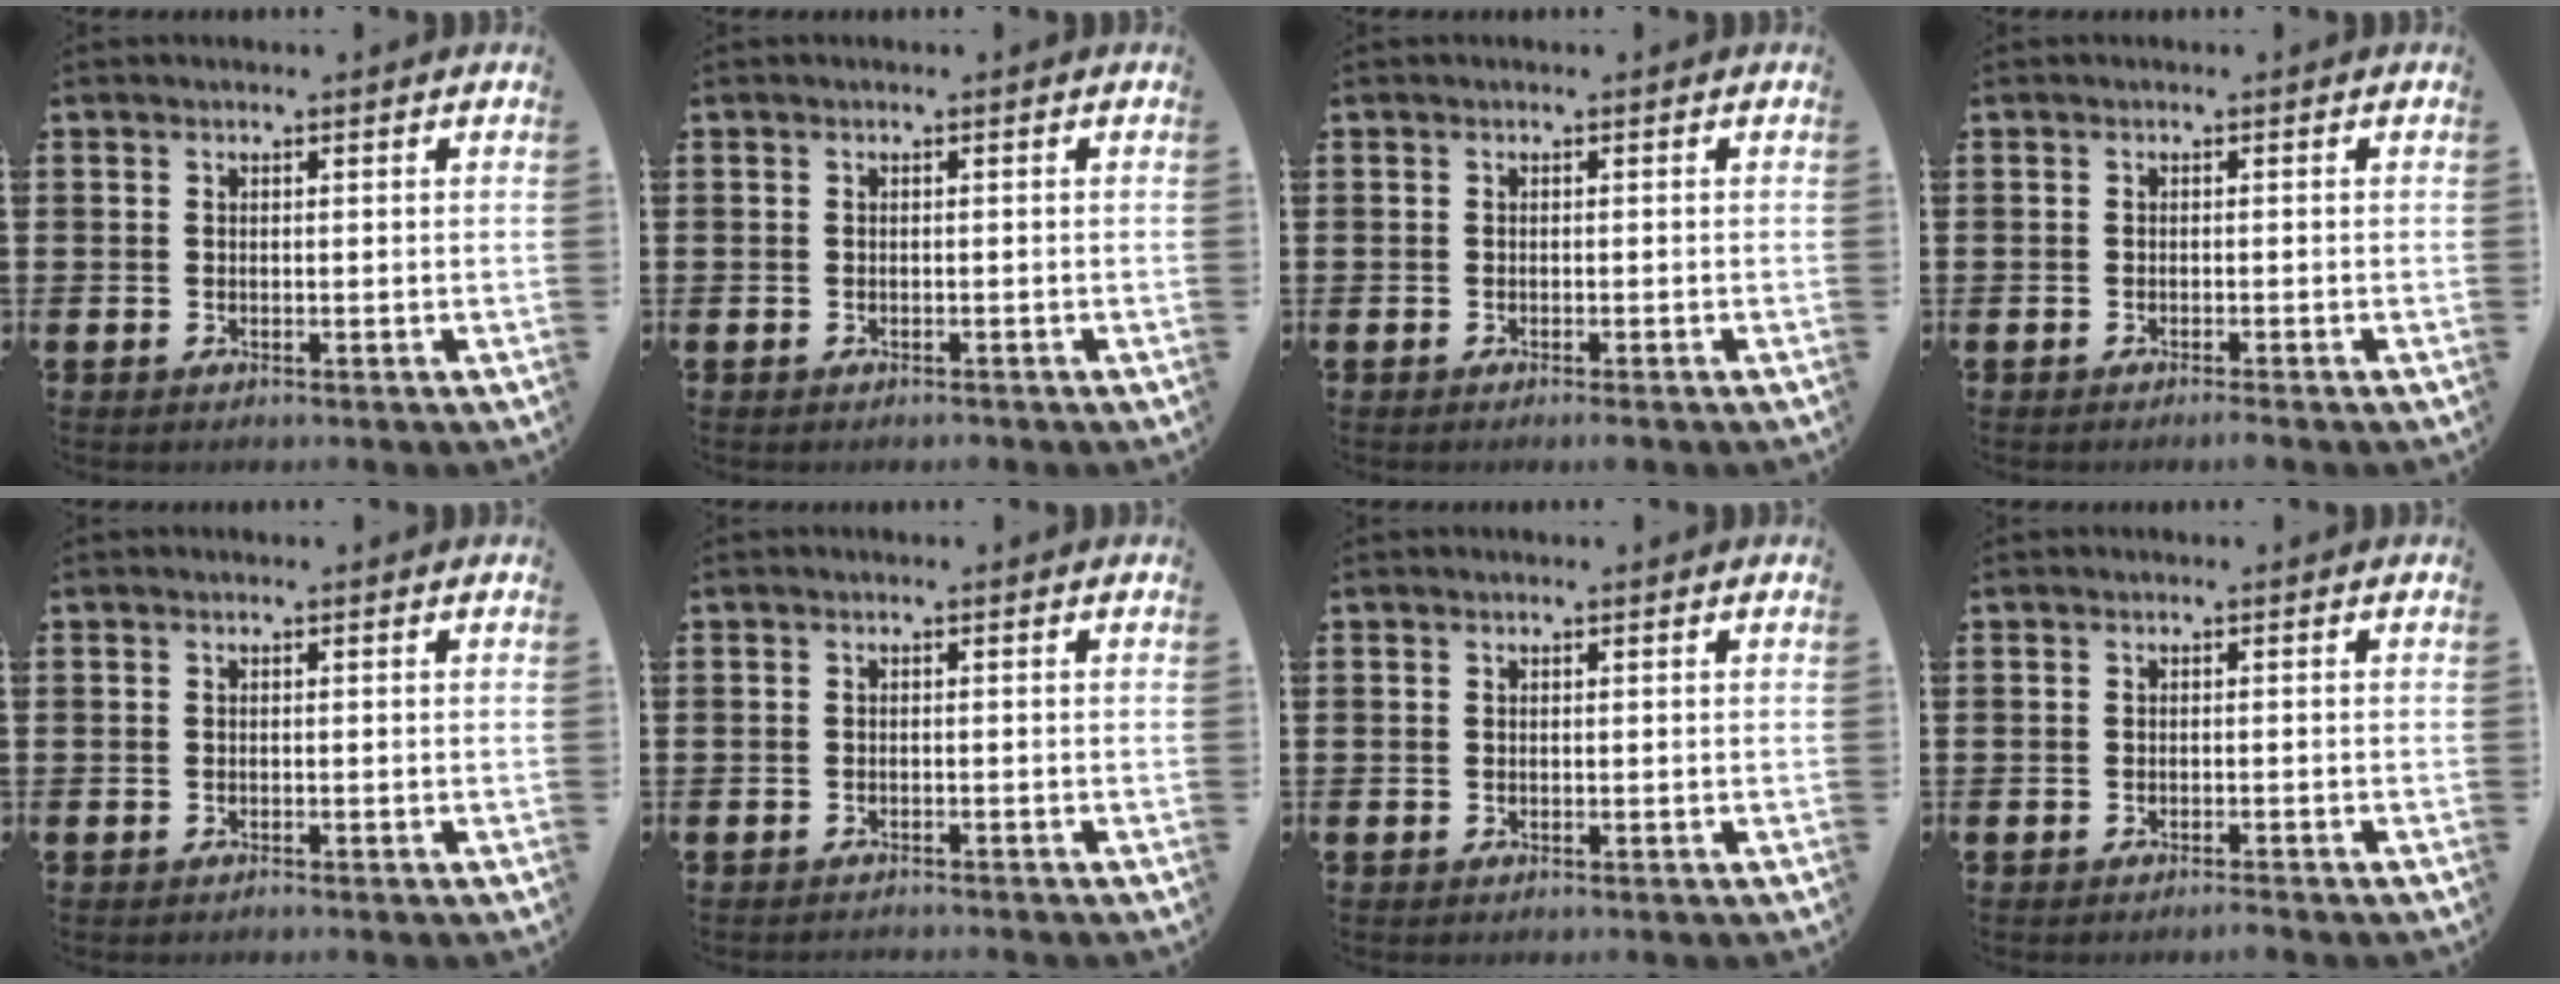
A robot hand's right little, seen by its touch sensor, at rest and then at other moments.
{"total": 0.0}
{"total": 0.7, "force": [-0.4, 0.0, 0.5], "torque": [-0.009, -0.002, -0.009]}
{"total": 0.8, "force": [-0.6, -0.1, 0.5], "torque": [-0.006, -0.003, -0.011]}
{"total": 0.0}
{"total": 0.6, "force": [-0.6, -0.1, -0.1], "torque": [0.001, -0.001, -0.013]}
{"total": 0.0}
{"total": 0.8, "force": [-0.8, -0.1, 0.3], "torque": [-0.005, -0.002, -0.015]}